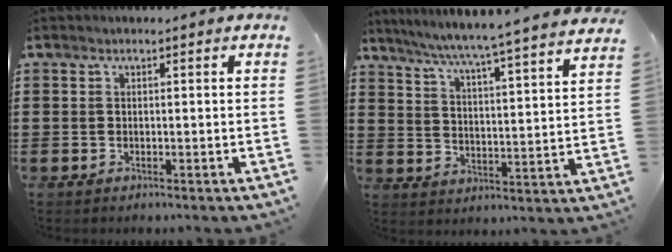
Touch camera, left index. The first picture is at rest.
{"total": 5.3, "force": [4.7, -1.3, 2.2], "torque": [-0.064, -0.046, 0.069]}